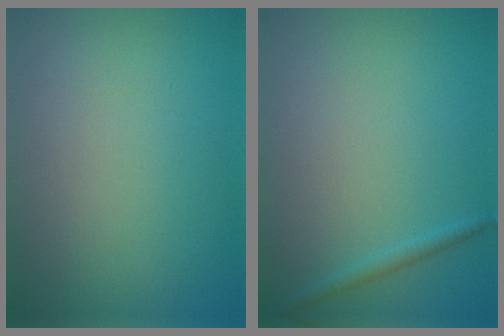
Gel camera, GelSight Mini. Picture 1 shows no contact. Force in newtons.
{"total": 1.0, "press": 1.0, "slide": 0.1}